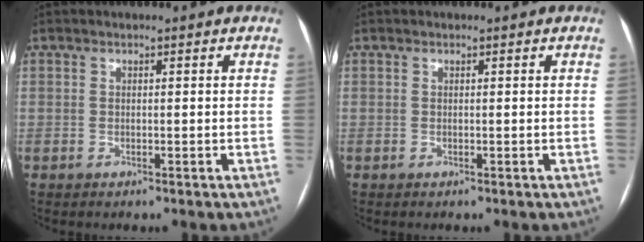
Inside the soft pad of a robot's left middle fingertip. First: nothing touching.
{"total": 0.0}